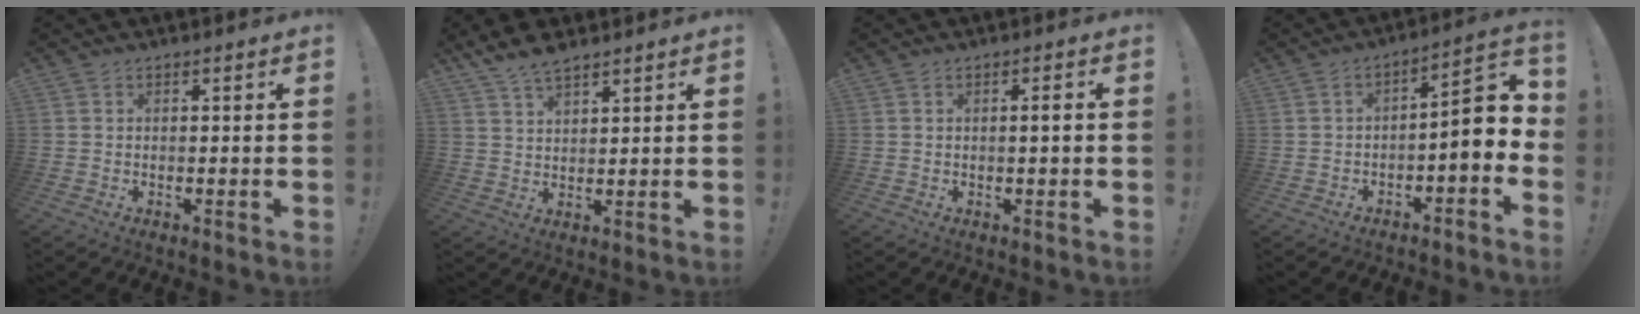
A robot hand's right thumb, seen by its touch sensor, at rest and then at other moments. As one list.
[{"total": 6.5, "force": [5.3, 2.2, 3.1], "torque": [-0.053, -0.024, 0.099]}, {"total": 1.9, "force": [-0.4, -0.1, 1.9], "torque": [-0.034, 0.002, -0.010]}, {"total": 7.3, "force": [-1.4, 1.8, 6.9], "torque": [-0.095, -0.004, -0.028]}]